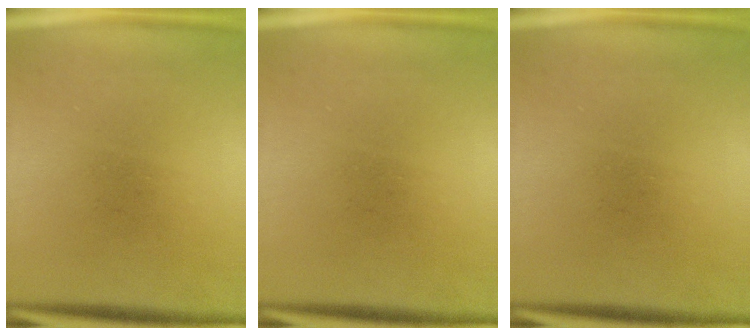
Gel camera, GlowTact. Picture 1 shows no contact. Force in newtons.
{"total": 0.0}
{"total": 0.0}